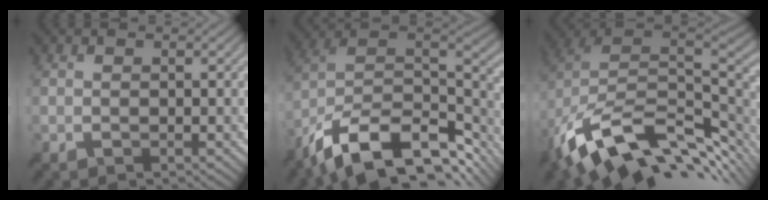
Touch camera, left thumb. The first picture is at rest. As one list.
[{"total": 16.3, "force": [-9.6, 7.8, 10.7], "torque": [-0.250, -0.019, -0.153]}, {"total": 15.5, "force": [-4.3, 9.4, 11.5], "torque": [-0.243, -0.025, -0.062]}]